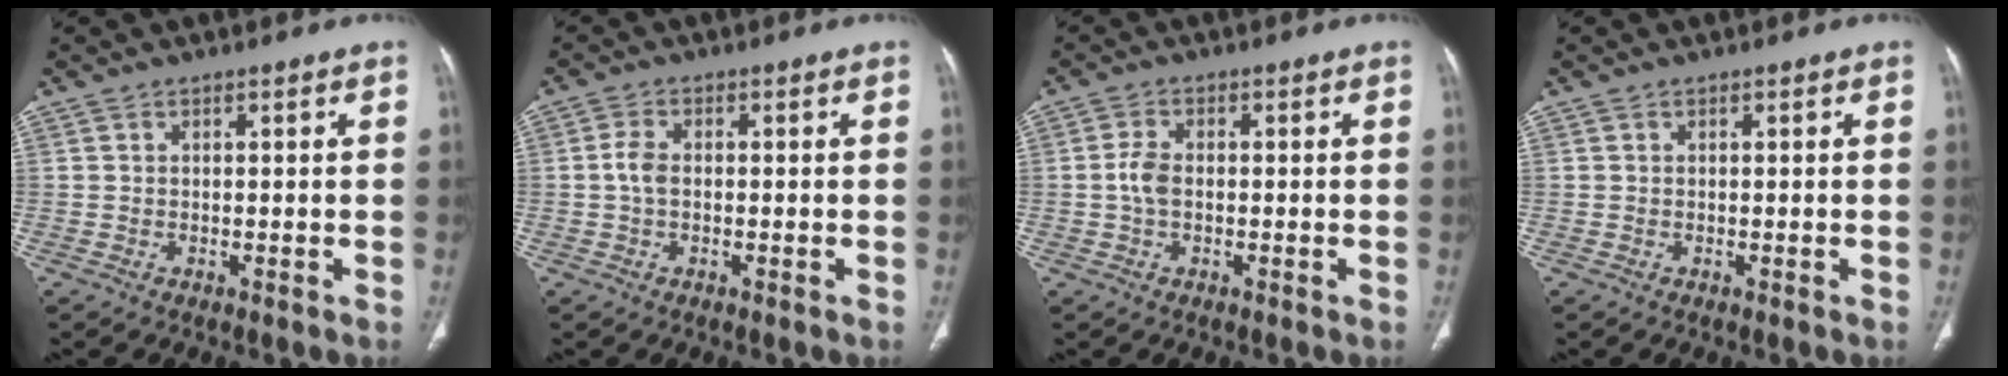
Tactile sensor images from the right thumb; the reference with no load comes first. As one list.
[{"total": 3.0, "force": [-0.2, 1.8, 2.4], "torque": [-0.053, 0.005, -0.007]}, {"total": 3.3, "force": [-0.3, 2.0, 2.6], "torque": [-0.058, 0.006, -0.011]}, {"total": 0.0}]